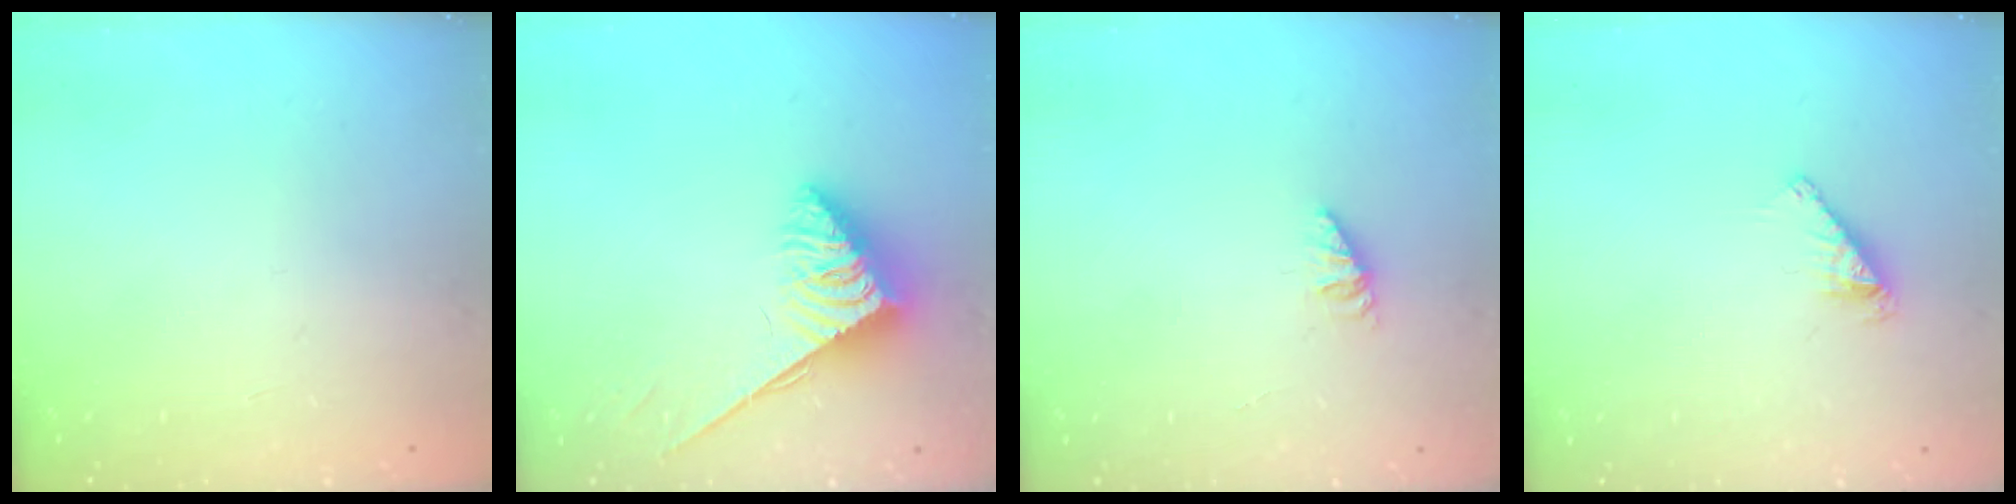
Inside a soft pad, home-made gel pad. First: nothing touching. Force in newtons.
{"total": 3.7, "press": 3.7, "slide": 0.6}
{"total": 1.3, "press": 1.2, "slide": 0.2}
{"total": 2.9, "press": 2.9, "slide": 0.2}